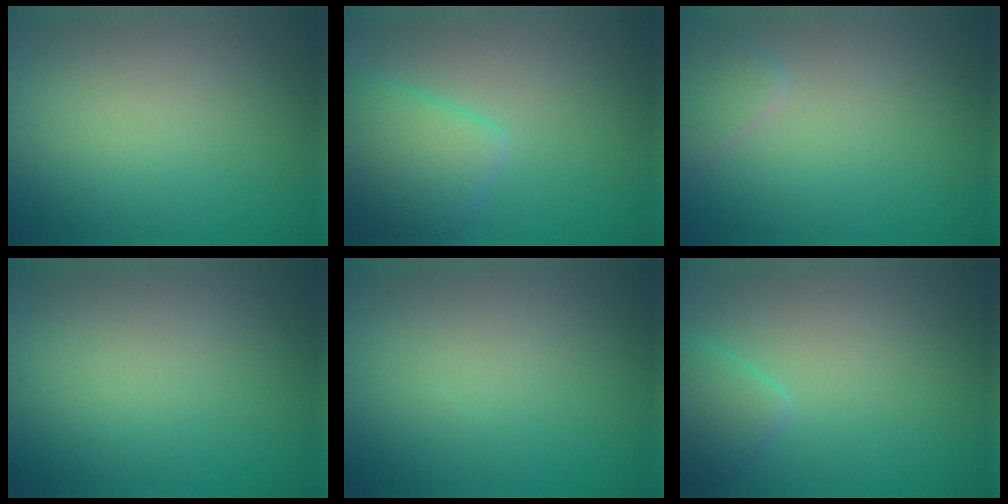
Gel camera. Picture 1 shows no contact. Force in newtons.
{"total": 4.2, "press": 4.2, "slide": 0.3}
{"total": 1.6, "press": 1.6, "slide": 0.1}
{"total": 0.0}
{"total": 0.0}
{"total": 2.1, "press": 2.1, "slide": 0.2}